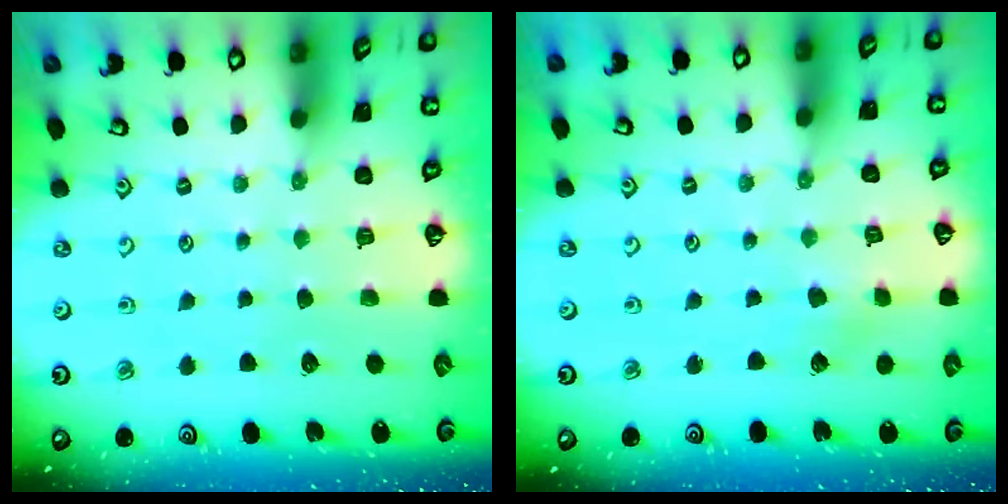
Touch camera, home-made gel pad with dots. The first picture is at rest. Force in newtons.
{"total": 1.8, "press": 1.8, "slide": 0.2}